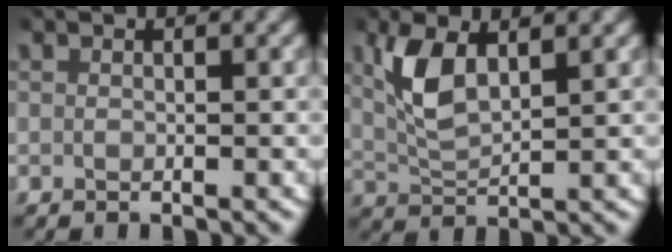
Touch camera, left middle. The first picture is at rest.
{"total": 4.3, "force": [1.7, 1.9, 3.4], "torque": [-0.088, -0.003, 0.034]}